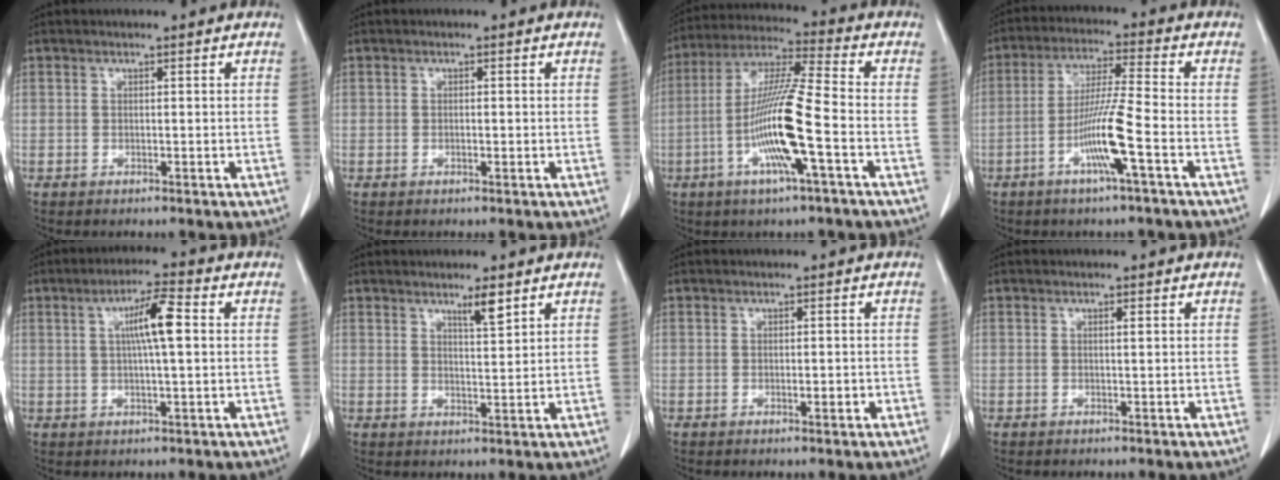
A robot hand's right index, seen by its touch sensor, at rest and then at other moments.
{"total": 0.6, "force": [-0.2, 0.3, 0.5], "torque": [-0.008, 0.000, -0.003]}
{"total": 13.5, "force": [-3.9, 0.2, 12.9], "torque": [-0.258, -0.003, -0.082]}
{"total": 9.0, "force": [-3.6, -0.8, 8.2], "torque": [-0.161, -0.006, -0.072]}
{"total": 6.6, "force": [1.3, 0.4, 6.4], "torque": [-0.114, 0.010, 0.020]}
{"total": 3.2, "force": [2.3, 0.2, 2.3], "torque": [-0.042, -0.004, 0.040]}
{"total": 1.2, "force": [-0.3, 0.4, 1.1], "torque": [-0.019, 0.001, -0.002]}
{"total": 0.5, "force": [0.2, 0.0, 0.5], "torque": [-0.011, 0.000, 0.004]}